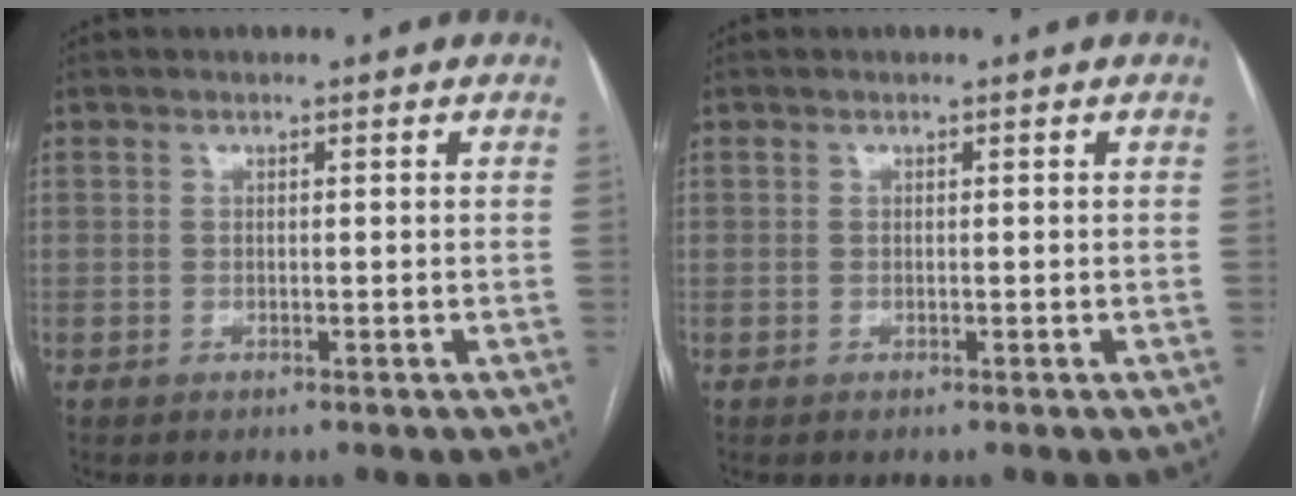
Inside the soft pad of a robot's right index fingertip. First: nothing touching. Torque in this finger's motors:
{"motor_torque": [0.01, 0.00, 0.00, 0.00]}